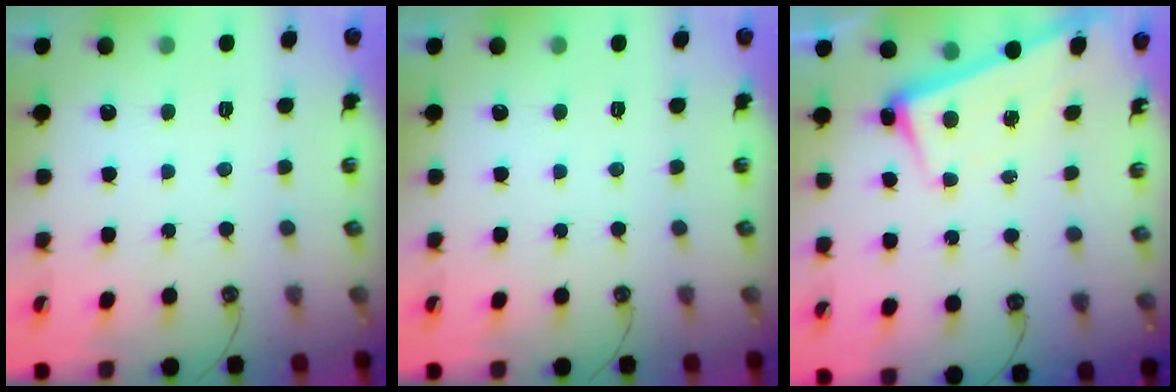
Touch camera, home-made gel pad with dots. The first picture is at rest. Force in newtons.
{"total": 0.0}
{"total": 2.6, "press": 2.5, "slide": 0.6}